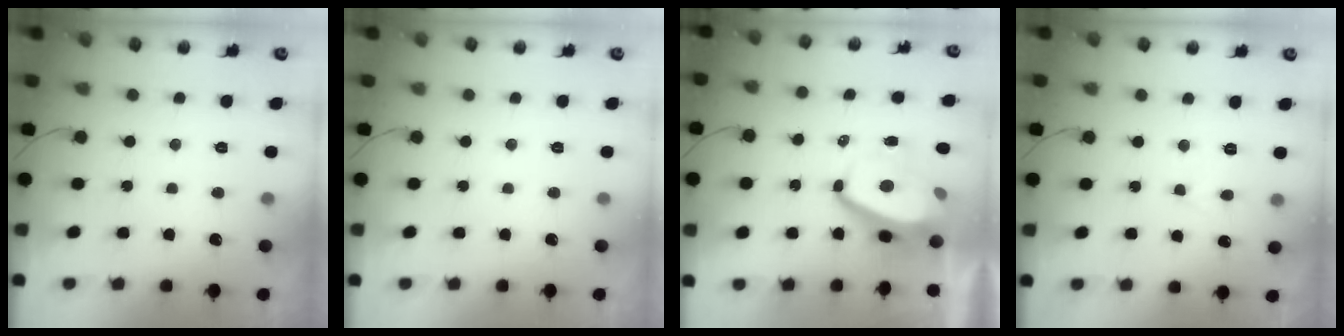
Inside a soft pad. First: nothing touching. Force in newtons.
{"total": 0.0}
{"total": 6.6, "press": 6.6, "slide": 0.5}
{"total": 3.5, "press": 3.5, "slide": 0.4}